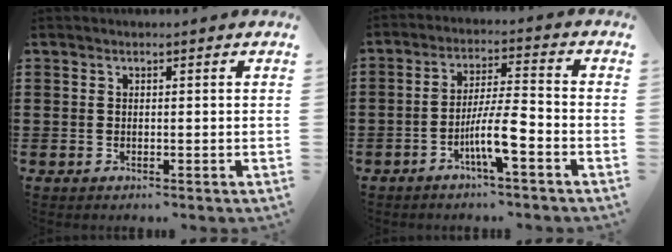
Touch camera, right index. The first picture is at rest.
{"total": 7.5, "force": [-3.6, 1.0, 6.5], "torque": [-0.128, -0.004, -0.069]}